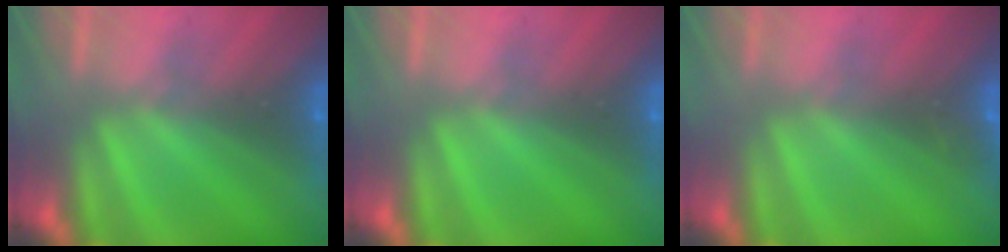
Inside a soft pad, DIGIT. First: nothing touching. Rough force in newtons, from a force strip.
{"total": 0.0}
{"total": 2.9}